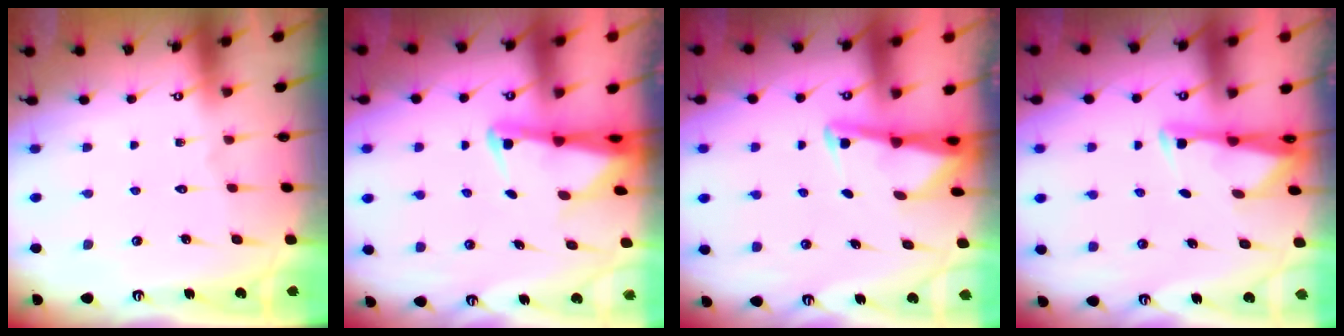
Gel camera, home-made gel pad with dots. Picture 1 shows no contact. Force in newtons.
{"total": 2.7, "press": 2.7, "slide": 0.4}
{"total": 2.9, "press": 2.9, "slide": 0.3}
{"total": 2.6, "press": 2.6, "slide": 0.4}